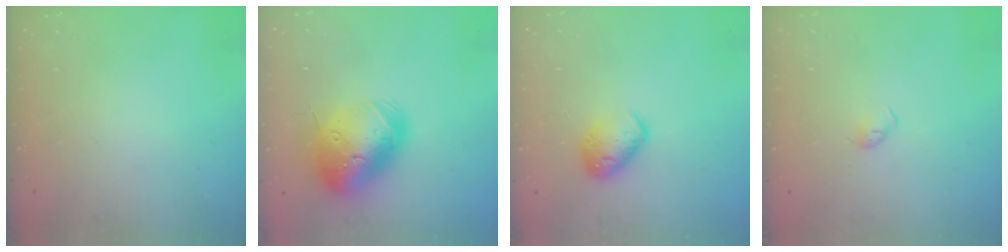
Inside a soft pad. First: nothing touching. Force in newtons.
{"total": 25.7, "press": 25.4, "slide": 4.0}
{"total": 10.7, "press": 10.6, "slide": 1.5}
{"total": 3.5, "press": 3.4, "slide": 0.6}